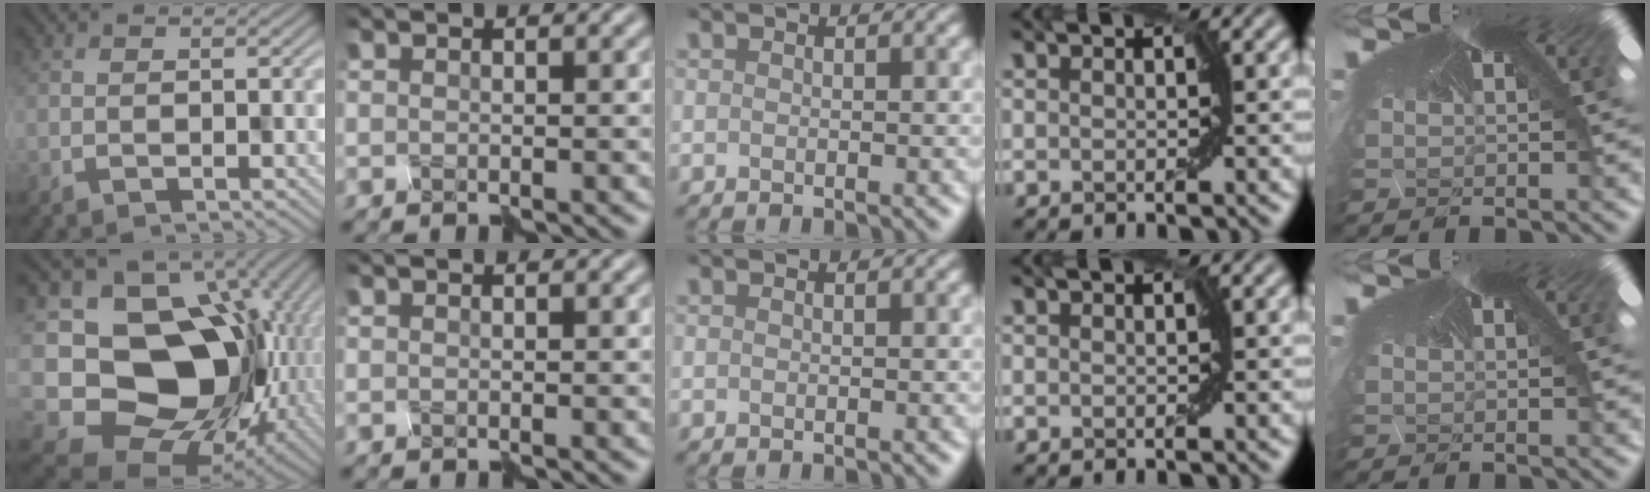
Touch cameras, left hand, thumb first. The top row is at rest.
{"thumb": {"total": 16.5, "force": [-1.6, 13.3, 9.7], "torque": [-0.158, -0.028, -0.017]}}